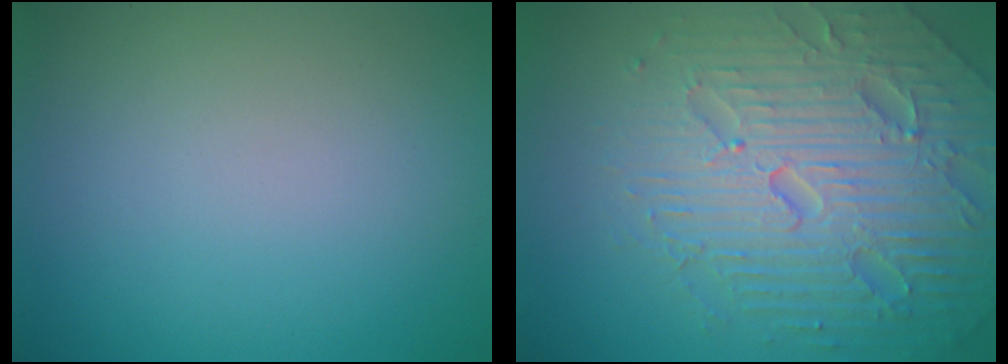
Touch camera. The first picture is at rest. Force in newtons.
{"total": 7.3, "press": 7.1, "slide": 1.5}